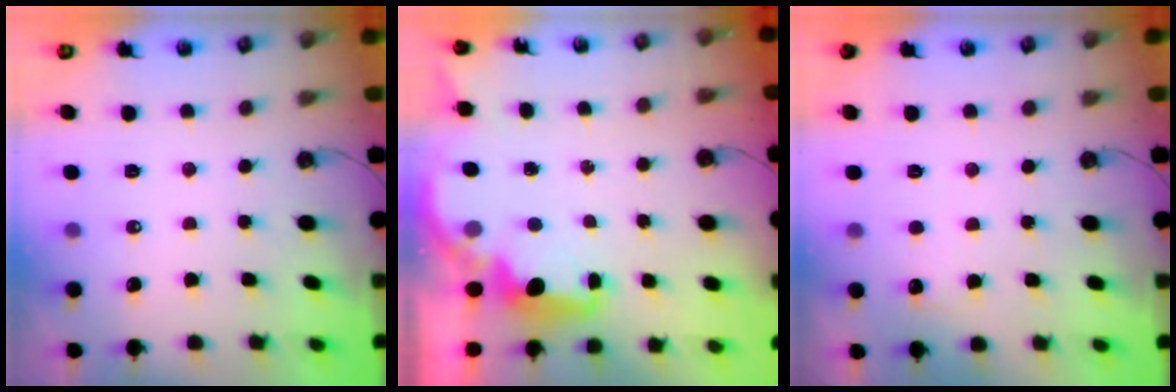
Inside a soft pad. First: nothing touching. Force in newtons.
{"total": 2.6, "press": 2.5, "slide": 0.8}
{"total": 4.3, "press": 4.1, "slide": 1.3}